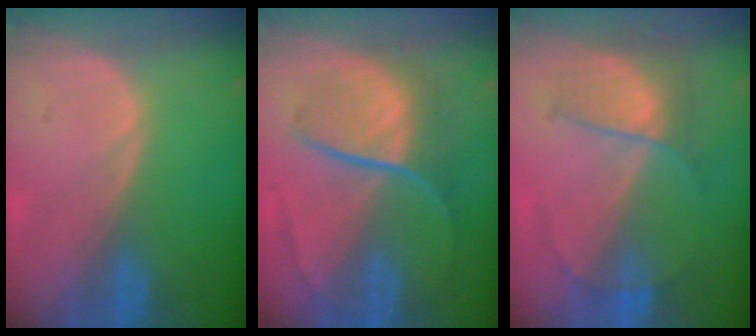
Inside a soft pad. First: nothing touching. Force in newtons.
{"total": 8.9, "press": 7.6, "slide": 4.6}
{"total": 6.6, "press": 5.7, "slide": 3.2}